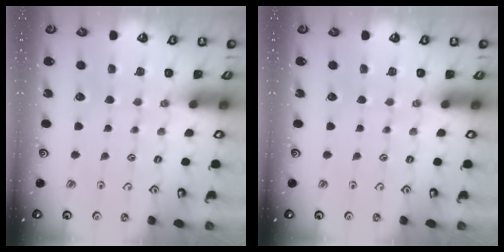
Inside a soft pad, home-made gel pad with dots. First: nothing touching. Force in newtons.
{"total": 0.0}